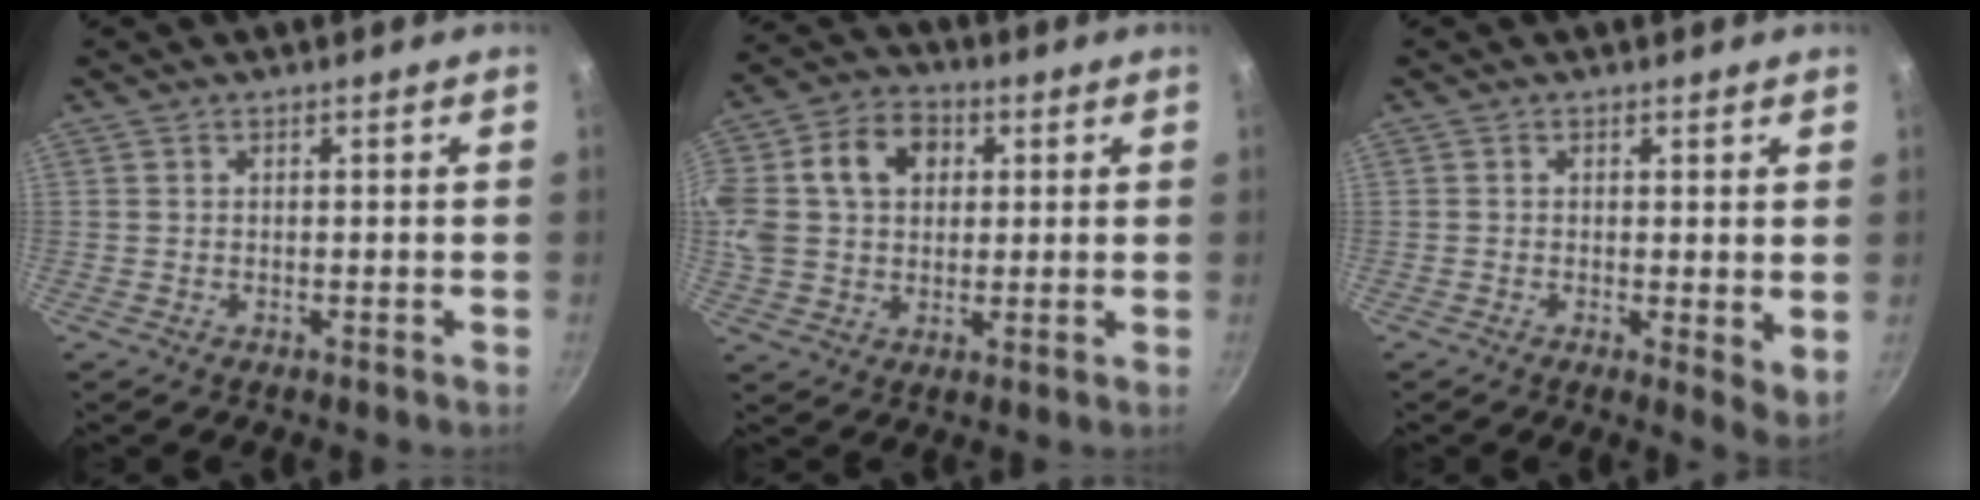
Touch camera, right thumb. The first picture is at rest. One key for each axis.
{"total": 19.7, "fx": 4.8, "fy": 15.1, "fz": 11.7, "tx": -0.256, "ty": 0.038, "tz": 0.077}
{"total": 4.6, "fx": 0.5, "fy": 1.7, "fz": 4.3, "tx": -0.053, "ty": -0.015, "tz": 0.006}